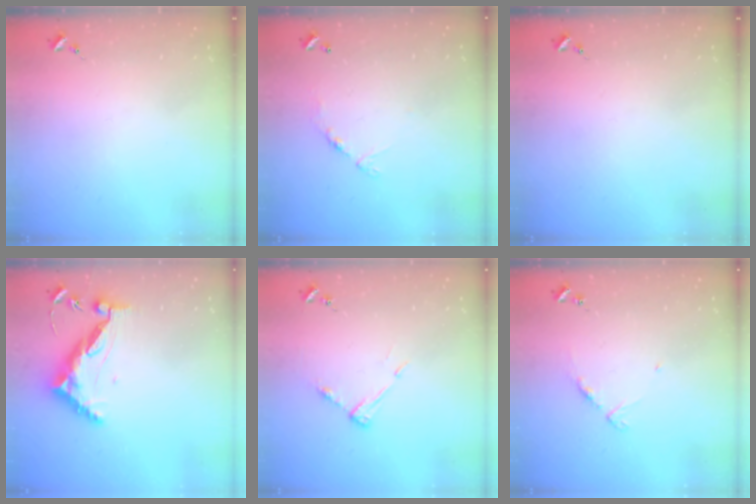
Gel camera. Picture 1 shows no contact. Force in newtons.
{"total": 5.9, "press": 5.9, "slide": 0.4}
{"total": 0.0}
{"total": 10.3, "press": 10.2, "slide": 1.0}
{"total": 6.4, "press": 6.4, "slide": 0.4}
{"total": 4.7, "press": 4.6, "slide": 0.5}